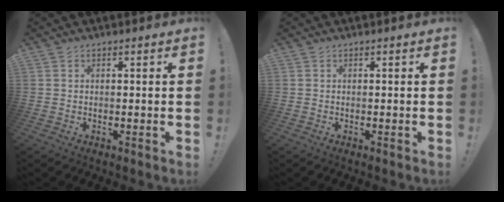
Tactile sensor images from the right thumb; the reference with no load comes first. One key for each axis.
{"total": 0.0}